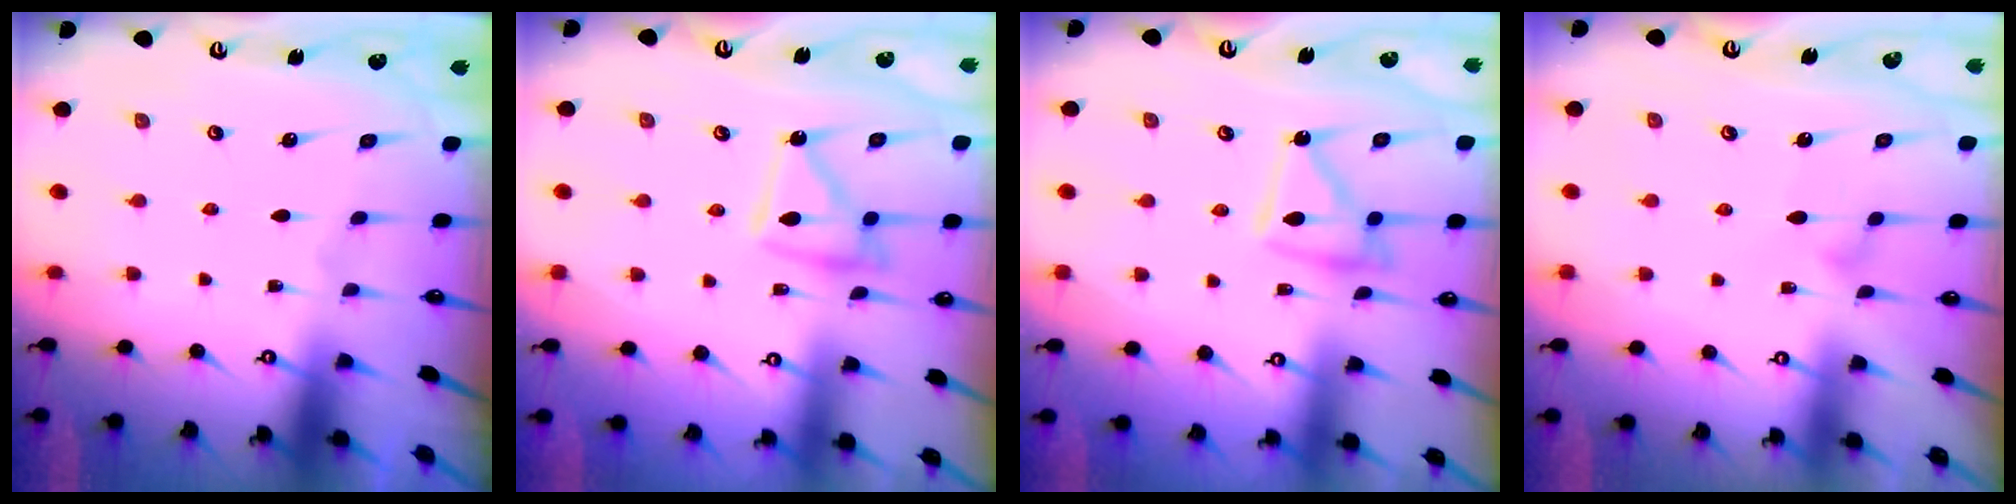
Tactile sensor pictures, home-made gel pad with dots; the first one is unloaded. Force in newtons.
{"total": 10.8, "press": 10.7, "slide": 0.9}
{"total": 10.8, "press": 10.7, "slide": 0.9}
{"total": 4.3, "press": 4.2, "slide": 0.3}